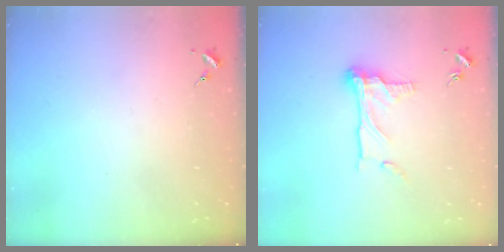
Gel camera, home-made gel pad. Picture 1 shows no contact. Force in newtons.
{"total": 11.4, "press": 11.4, "slide": 0.9}